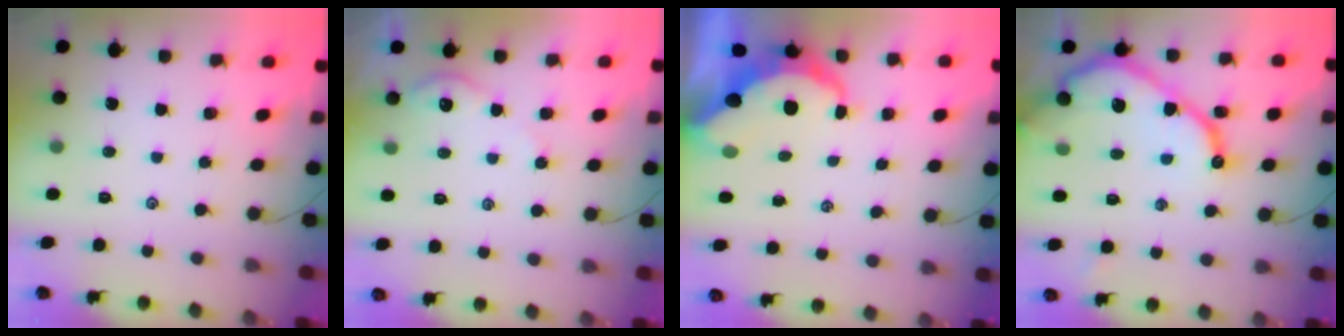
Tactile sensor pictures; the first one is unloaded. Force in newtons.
{"total": 2.4, "press": 2.4, "slide": 0.3}
{"total": 8.3, "press": 8.2, "slide": 1.3}
{"total": 13.9, "press": 13.8, "slide": 1.3}